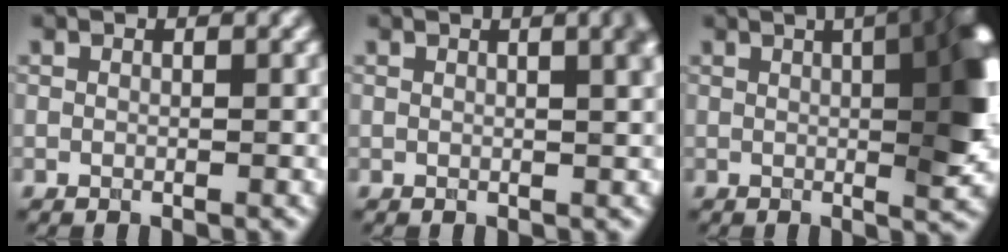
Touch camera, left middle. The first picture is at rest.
{"total": 3.6, "force": [1.2, 1.4, 3.1], "torque": [-0.012, 0.015, 0.006]}
{"total": 10.8, "force": [1.4, 3.7, 10.1], "torque": [-0.074, 0.024, 0.007]}